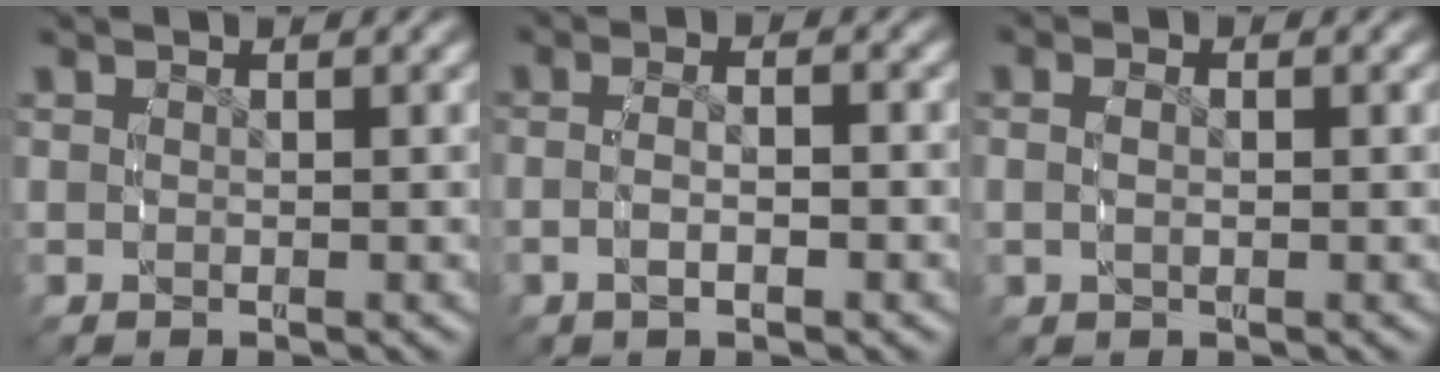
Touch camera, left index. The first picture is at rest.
{"total": 2.8, "force": [-0.9, 1.0, 2.5], "torque": [-0.051, 0.006, -0.020]}
{"total": 1.8, "force": [0.0, 1.1, 1.5], "torque": [-0.031, 0.001, 0.001]}